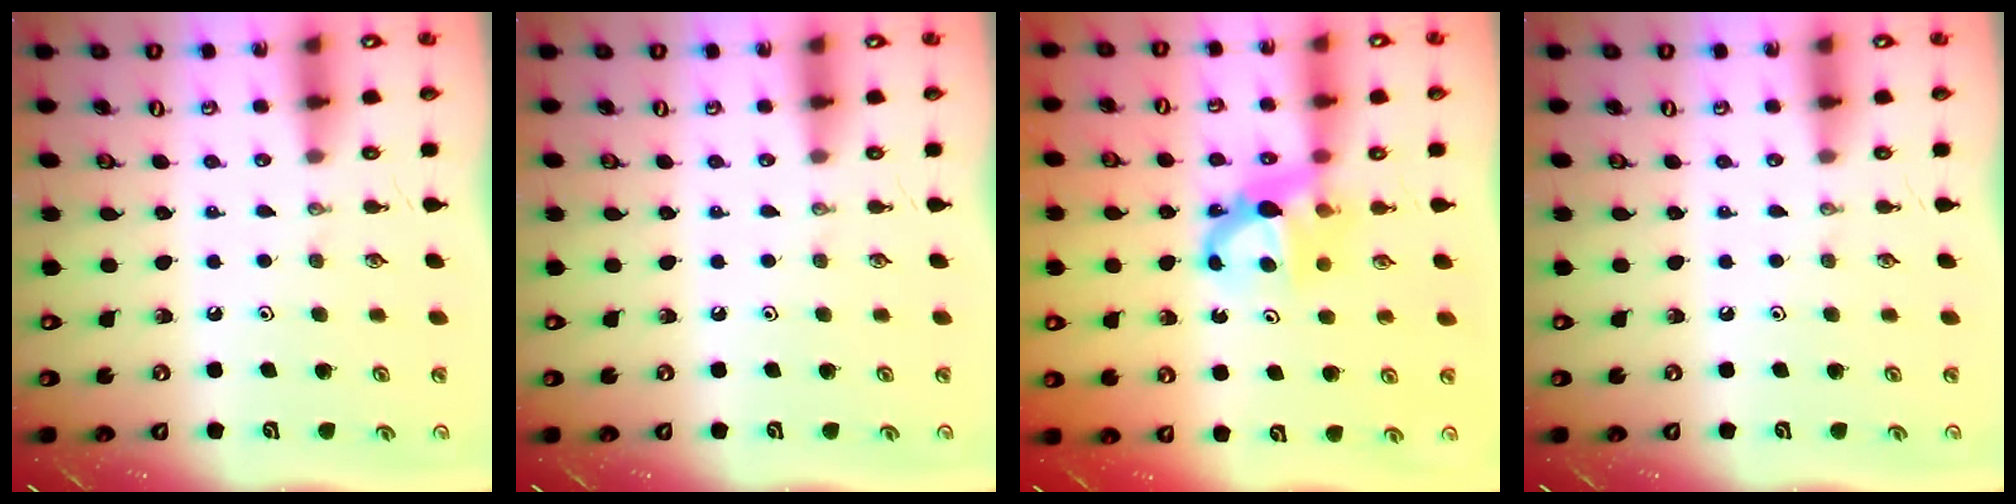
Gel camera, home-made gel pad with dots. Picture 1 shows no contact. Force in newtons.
{"total": 0.0}
{"total": 7.1, "press": 7.1, "slide": 0.3}
{"total": 0.0}